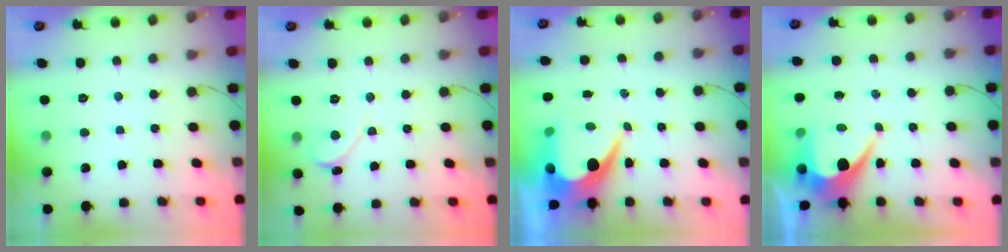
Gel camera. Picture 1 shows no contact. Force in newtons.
{"total": 2.1, "press": 2.1, "slide": 0.2}
{"total": 8.9, "press": 8.9, "slide": 0.4}
{"total": 6.6, "press": 6.6, "slide": 0.5}